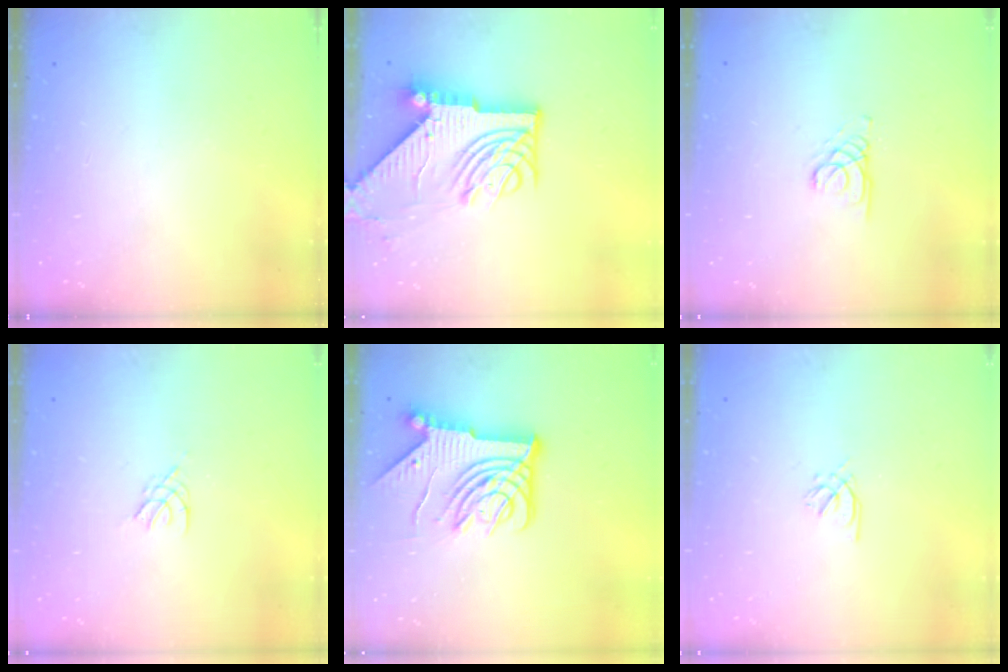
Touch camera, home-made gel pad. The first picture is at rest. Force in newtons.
{"total": 14.3, "press": 14.2, "slide": 1.7}
{"total": 1.4, "press": 1.3, "slide": 0.1}
{"total": 2.0, "press": 1.9, "slide": 0.4}
{"total": 16.1, "press": 16.0, "slide": 1.8}
{"total": 0.9, "press": 0.8, "slide": 0.4}